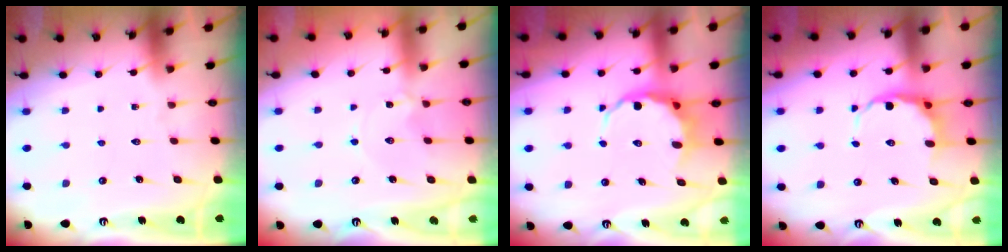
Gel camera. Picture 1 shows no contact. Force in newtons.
{"total": 0.0}
{"total": 6.4, "press": 6.2, "slide": 1.7}
{"total": 7.3, "press": 7.1, "slide": 1.7}